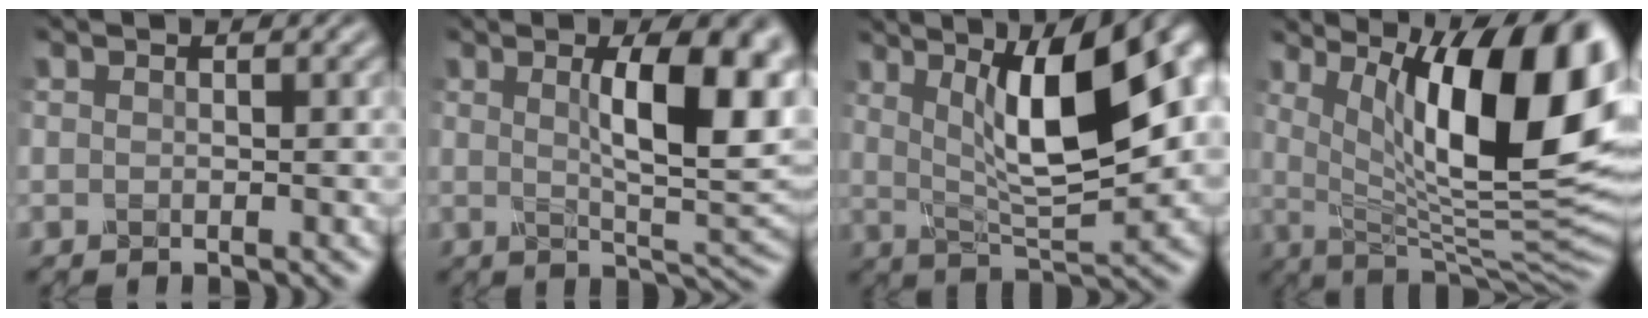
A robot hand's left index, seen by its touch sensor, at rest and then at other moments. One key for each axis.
{"total": 9.8, "fx": 2.2, "fy": 2.8, "fz": 9.1, "tx": -0.120, "ty": 0.004, "tz": 0.037}
{"total": 11.8, "fx": 3.6, "fy": 3.6, "fz": 10.7, "tx": -0.155, "ty": 0.008, "tz": 0.061}
{"total": 15.8, "fx": 4.7, "fy": 4.9, "fz": 14.2, "tx": -0.187, "ty": -0.005, "tz": 0.077}